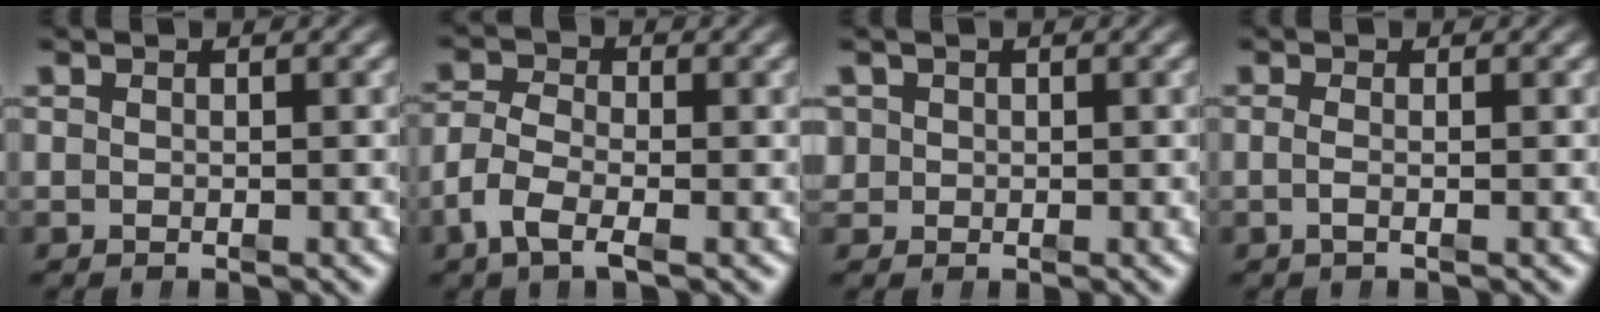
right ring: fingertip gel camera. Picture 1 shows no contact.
{"total": 4.2, "force": [-1.6, 2.9, 2.7], "torque": [-0.069, -0.018, -0.026]}
{"total": 2.2, "force": [0.3, 2.1, 0.7], "torque": [-0.026, -0.010, 0.011]}
{"total": 1.2, "force": [-0.5, -0.5, 1.0], "torque": [-0.025, -0.011, -0.005]}